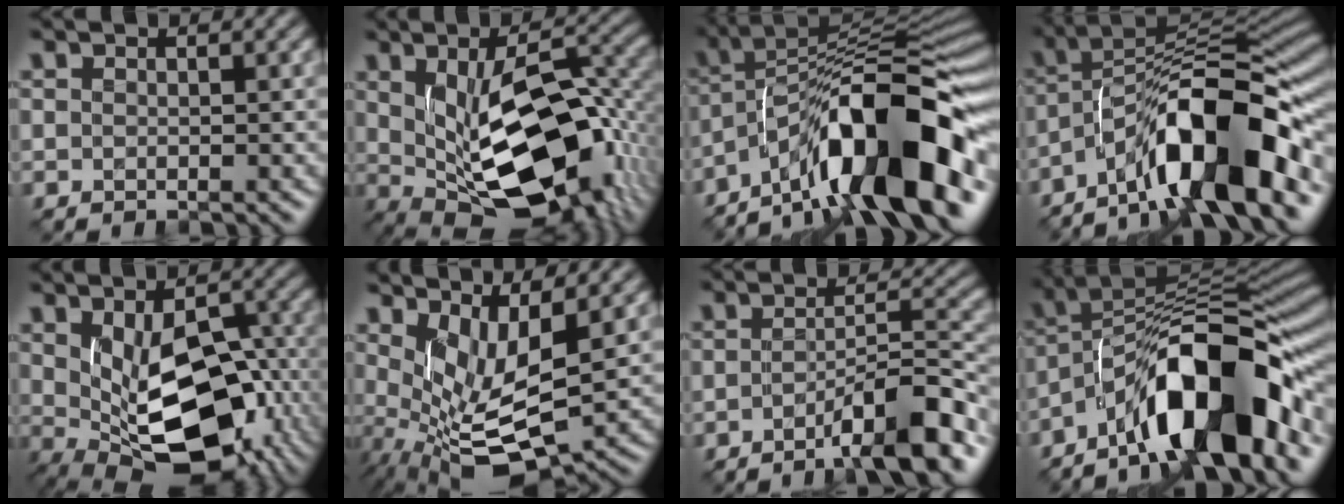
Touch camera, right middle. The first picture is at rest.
{"total": 13.8, "force": [-0.3, 6.8, 12.0], "torque": [-0.178, -0.021, 0.011]}
{"total": 13.4, "force": [-7.2, 4.0, 10.5], "torque": [-0.141, 0.031, -0.127]}
{"total": 12.1, "force": [-6.5, 3.3, 9.6], "torque": [-0.136, 0.027, -0.123]}
{"total": 12.4, "force": [-1.2, 7.0, 10.1], "torque": [-0.153, -0.030, 0.001]}
{"total": 6.6, "force": [0.8, 2.4, 6.1], "torque": [-0.127, -0.014, 0.019]}
{"total": 6.5, "force": [-4.1, 1.0, 5.0], "torque": [-0.072, 0.015, -0.069]}
{"total": 13.0, "force": [-6.5, 4.3, 10.3], "torque": [-0.142, 0.027, -0.121]}